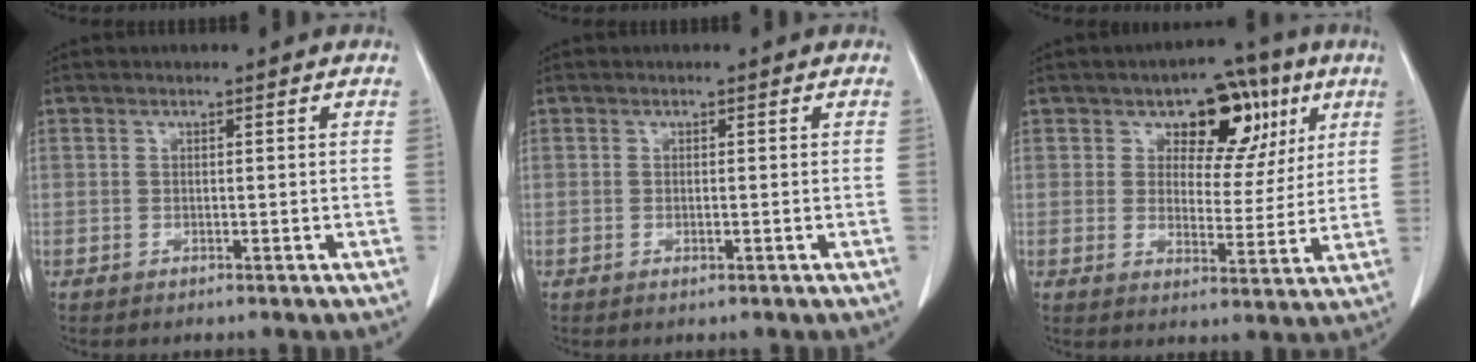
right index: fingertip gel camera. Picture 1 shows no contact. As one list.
[{"total": 0.6, "force": [-0.2, 0.1, 0.5], "torque": [-0.011, -0.002, 0.000]}, {"total": 10.6, "force": [5.0, 6.5, 6.7], "torque": [-0.071, 0.019, 0.070]}]